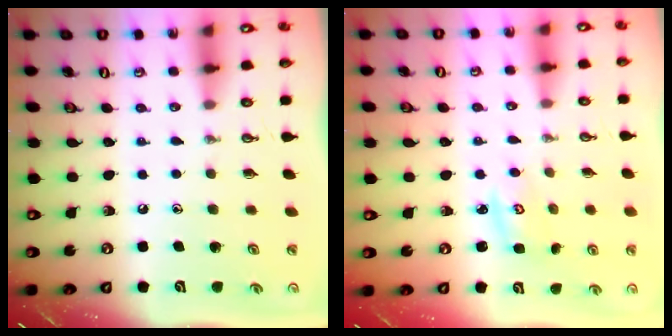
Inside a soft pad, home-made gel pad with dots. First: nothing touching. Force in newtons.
{"total": 2.7, "press": 2.7, "slide": 0.1}